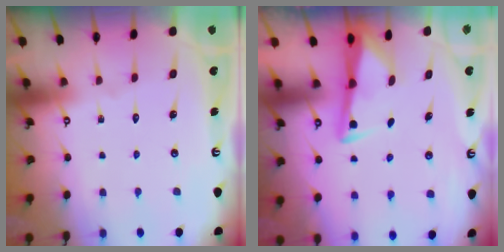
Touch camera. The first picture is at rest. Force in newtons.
{"total": 3.0, "press": 2.9, "slide": 0.4}